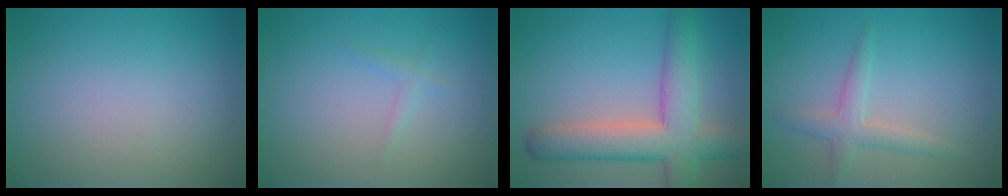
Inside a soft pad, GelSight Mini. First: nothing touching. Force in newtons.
{"total": 0.8, "press": 0.8, "slide": 0.1}
{"total": 7.1, "press": 7.1, "slide": 0.4}
{"total": 2.1, "press": 2.1, "slide": 0.0}